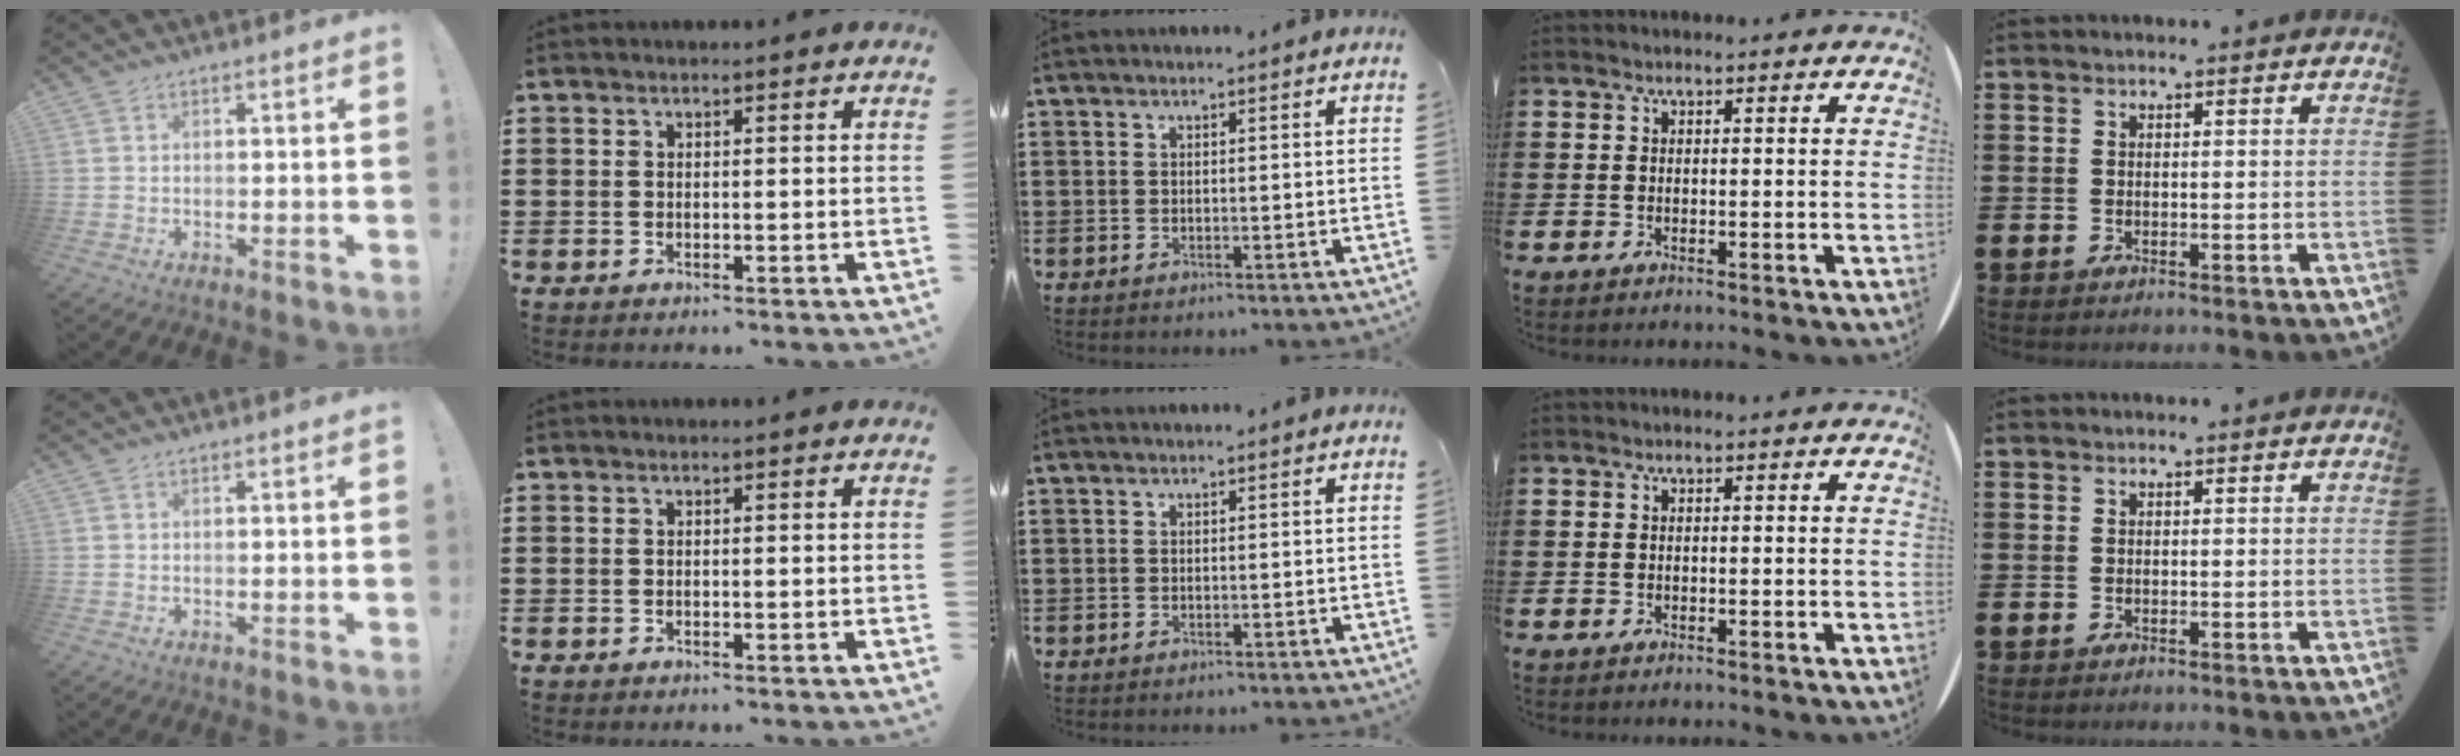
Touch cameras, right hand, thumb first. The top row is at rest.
{}